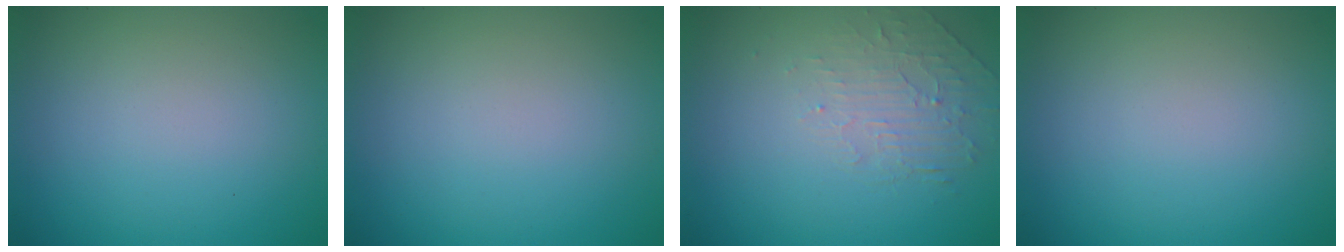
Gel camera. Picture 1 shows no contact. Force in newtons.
{"total": 0.0}
{"total": 2.0, "press": 0.9, "slide": 1.8}
{"total": 0.0}